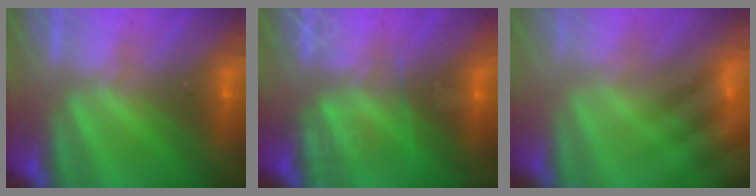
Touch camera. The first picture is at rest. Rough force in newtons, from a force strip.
{"total": 6.3}
{"total": 8.6}